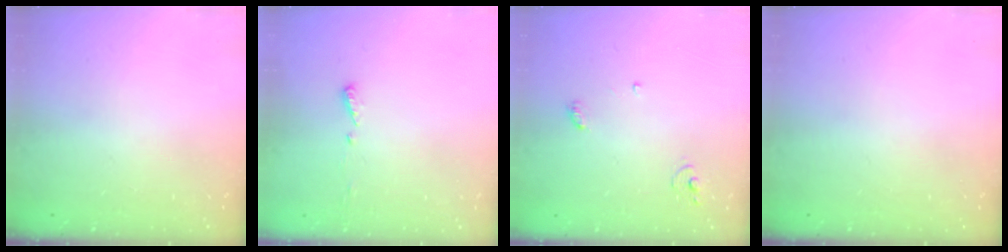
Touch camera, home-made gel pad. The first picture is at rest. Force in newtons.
{"total": 4.0, "press": 3.9, "slide": 0.5}
{"total": 4.2, "press": 4.2, "slide": 0.2}
{"total": 0.0}